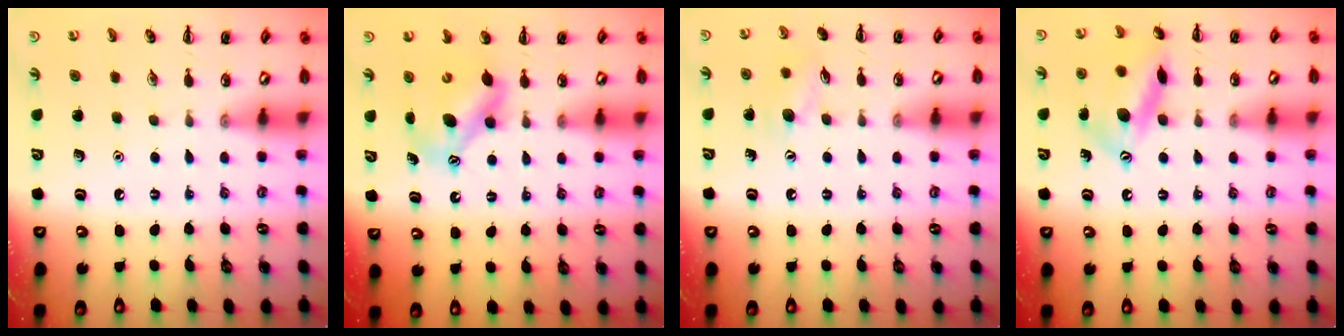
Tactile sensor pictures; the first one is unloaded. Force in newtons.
{"total": 7.4, "press": 7.3, "slide": 1.1}
{"total": 7.3, "press": 7.2, "slide": 0.8}
{"total": 15.1, "press": 15.0, "slide": 1.6}